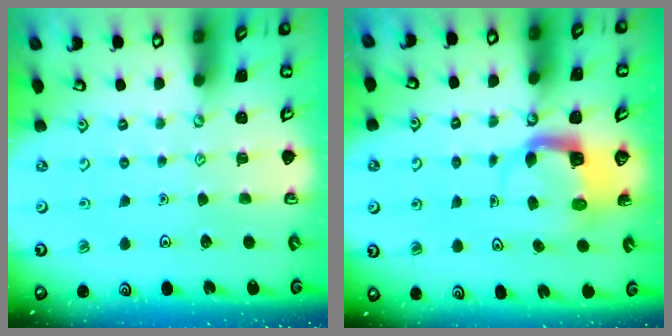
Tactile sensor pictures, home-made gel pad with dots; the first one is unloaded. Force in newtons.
{"total": 4.4, "press": 4.4, "slide": 0.3}